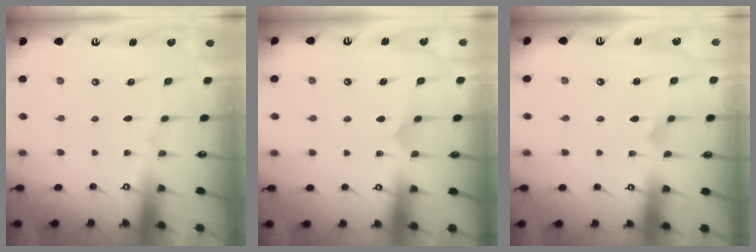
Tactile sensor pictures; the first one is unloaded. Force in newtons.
{"total": 2.5, "press": 2.5, "slide": 0.2}
{"total": 2.2, "press": 2.2, "slide": 0.1}